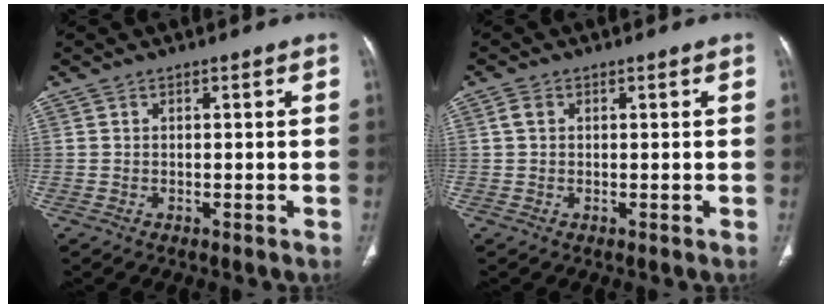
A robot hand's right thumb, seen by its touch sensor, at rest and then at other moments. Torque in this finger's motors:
{"motor_torque": [-0.59, 0.03, 0.33, -0.23, 0.09]}